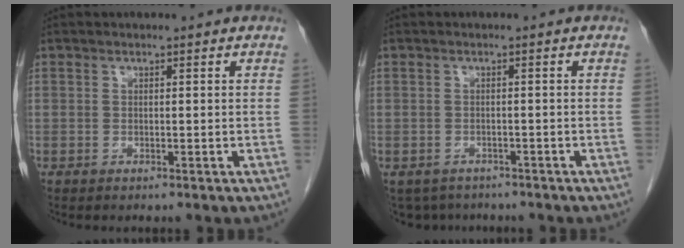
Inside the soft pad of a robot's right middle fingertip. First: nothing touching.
{"total": 5.0, "force": [-4.2, 2.6, 0.7], "torque": [-0.009, -0.005, -0.058]}